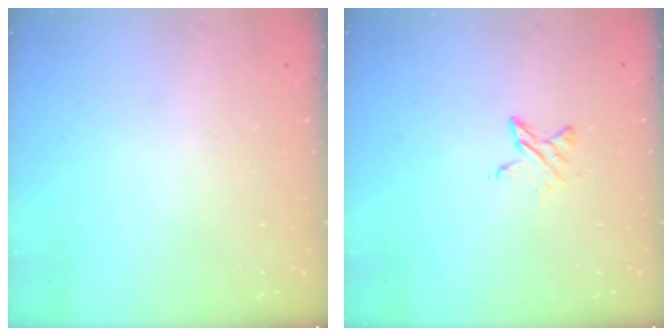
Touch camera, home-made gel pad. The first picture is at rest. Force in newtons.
{"total": 5.1, "press": 5.1, "slide": 0.5}